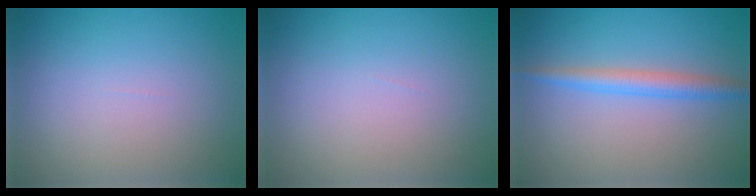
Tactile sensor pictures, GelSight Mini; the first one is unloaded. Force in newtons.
{"total": 0.0}
{"total": 2.5, "press": 2.5, "slide": 0.1}